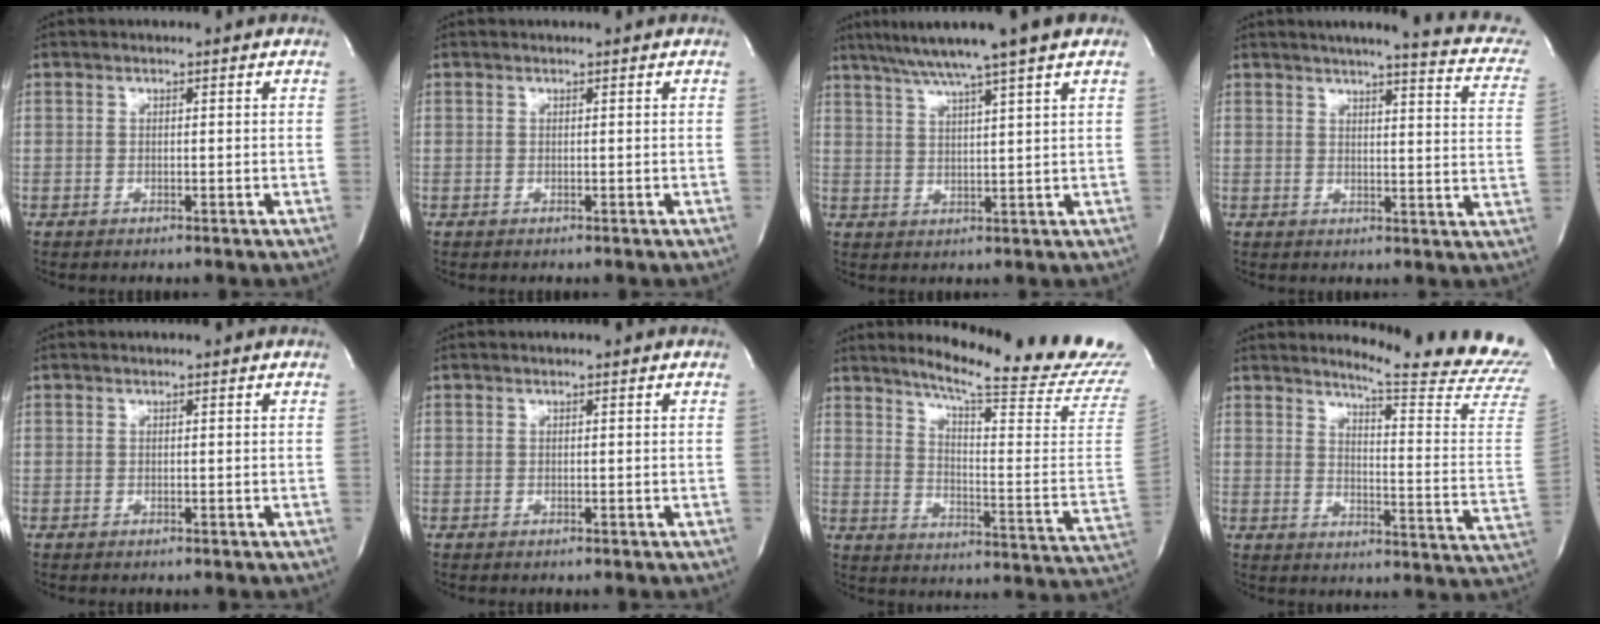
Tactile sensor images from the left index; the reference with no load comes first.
{"total": 0.0}
{"total": 9.5, "force": [7.1, -1.5, 6.1], "torque": [-0.103, 0.017, 0.106]}
{"total": 14.1, "force": [11.5, 1.8, 8.0], "torque": [-0.098, -0.024, 0.112]}
{"total": 0.0}
{"total": 0.0}
{"total": 23.2, "force": [20.7, -1.3, 10.5], "torque": [-0.160, -0.128, 0.255]}
{"total": 18.6, "force": [17.7, -1.4, 5.3], "torque": [-0.078, -0.159, 0.196]}